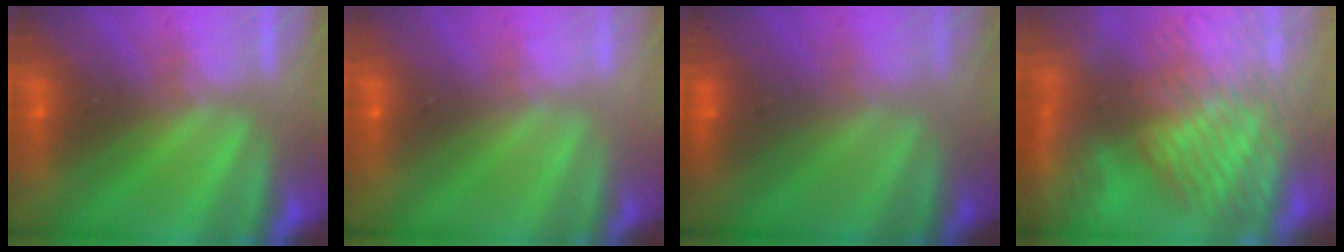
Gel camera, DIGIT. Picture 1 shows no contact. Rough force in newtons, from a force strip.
{"total": 3.6}
{"total": 2.4}
{"total": 6.4}